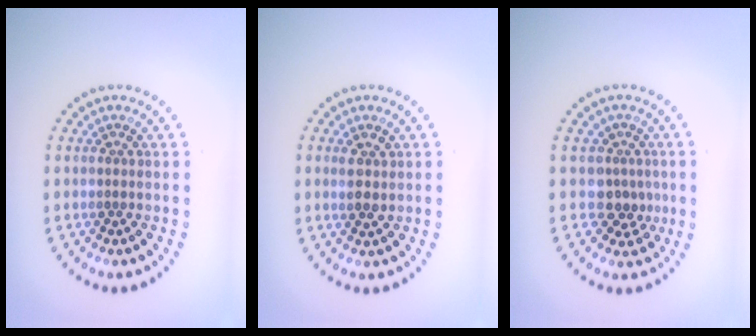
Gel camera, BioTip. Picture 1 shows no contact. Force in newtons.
{"total": 1.9, "press": 1.8, "slide": 0.6}
{"total": 2.6, "press": 2.0, "slide": 1.7}